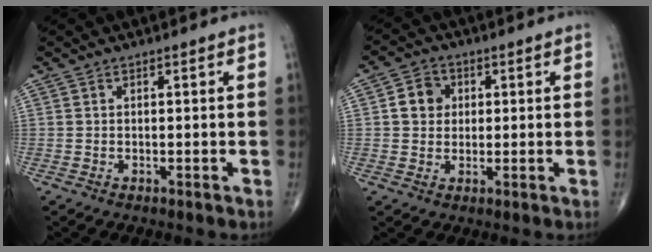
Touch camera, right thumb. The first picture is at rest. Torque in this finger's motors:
{"motor_torque": [0.72, 0.68, 0.33, 0.02, 0.00]}